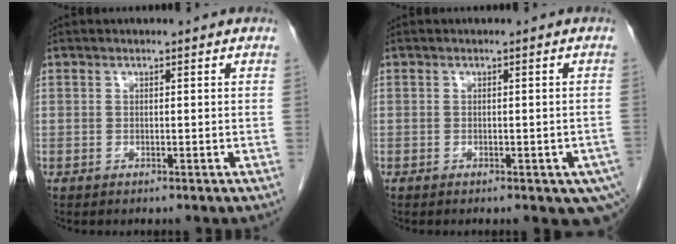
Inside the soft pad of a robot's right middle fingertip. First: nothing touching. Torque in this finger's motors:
{"motor_torque": [1.20, -0.94, 0.25, 0.05]}